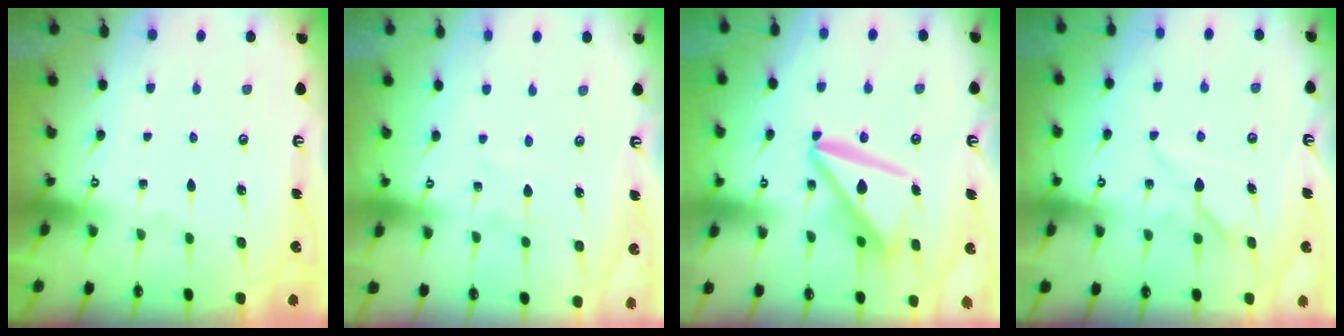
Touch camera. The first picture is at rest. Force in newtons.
{"total": 2.8, "press": 2.8, "slide": 0.4}
{"total": 13.3, "press": 13.2, "slide": 1.5}
{"total": 7.1, "press": 7.1, "slide": 0.2}